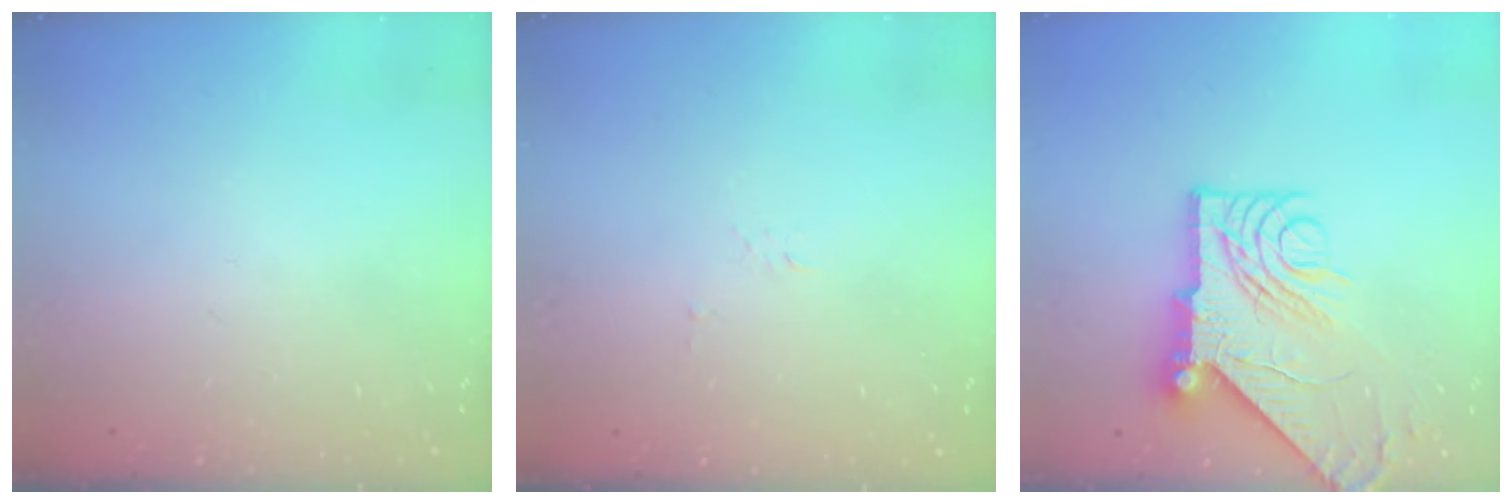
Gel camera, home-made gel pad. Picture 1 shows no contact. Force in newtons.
{"total": 2.7, "press": 2.7, "slide": 0.3}
{"total": 13.5, "press": 13.4, "slide": 1.7}